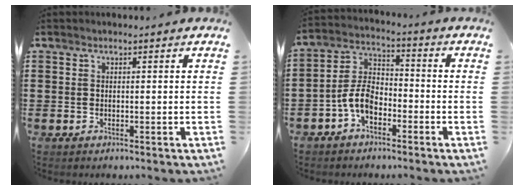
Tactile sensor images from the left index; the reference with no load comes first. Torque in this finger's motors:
{"motor_torque": [1.19, 0.95, 0.30, 0.07]}